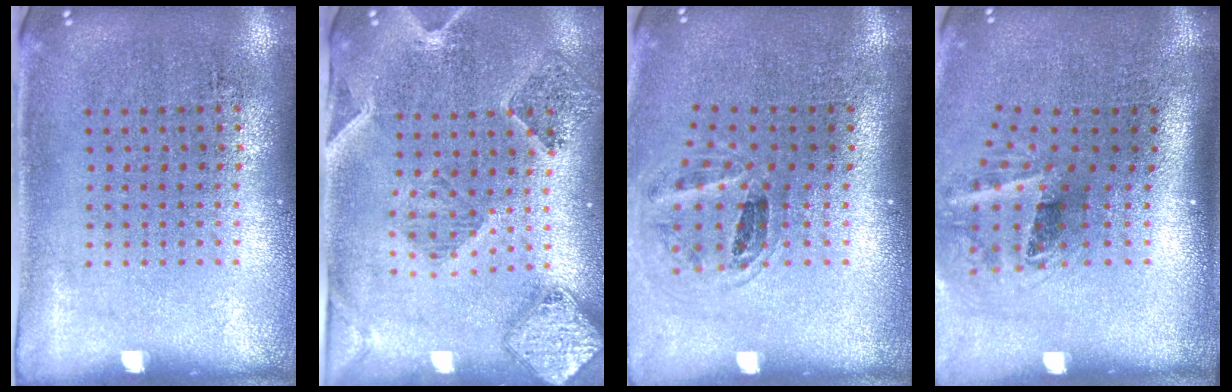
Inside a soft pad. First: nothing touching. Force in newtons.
{"total": 1.6, "press": 1.6, "slide": 0.3}
{"total": 1.1, "press": 1.0, "slide": 0.5}
{"total": 2.2, "press": 1.3, "slide": 1.7}